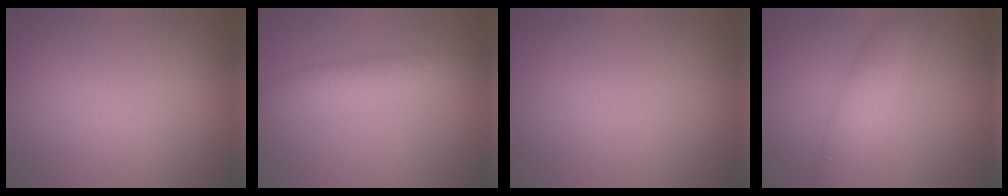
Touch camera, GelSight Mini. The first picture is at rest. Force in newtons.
{"total": 3.7, "press": 3.7, "slide": 0.0}
{"total": 0.0}
{"total": 2.8, "press": 2.8, "slide": 0.1}